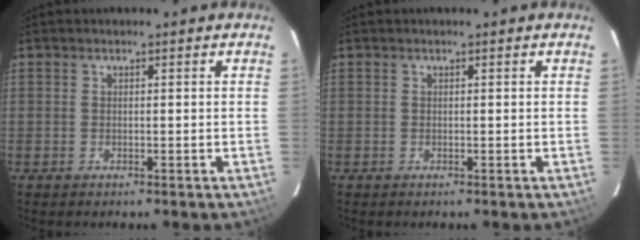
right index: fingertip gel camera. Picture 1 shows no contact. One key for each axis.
{"total": 0.0}